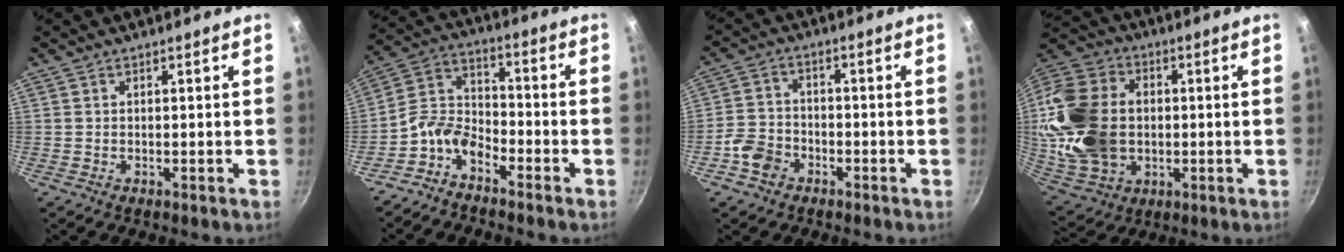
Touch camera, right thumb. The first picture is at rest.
{"total": 7.9, "force": [-5.2, 4.6, 3.9], "torque": [-0.066, 0.065, -0.125]}
{"total": 5.8, "force": [-3.2, 4.4, 2.1], "torque": [-0.031, 0.031, -0.065]}
{"total": 22.7, "force": [0.3, 16.9, 15.1], "torque": [-0.289, 0.015, 0.016]}